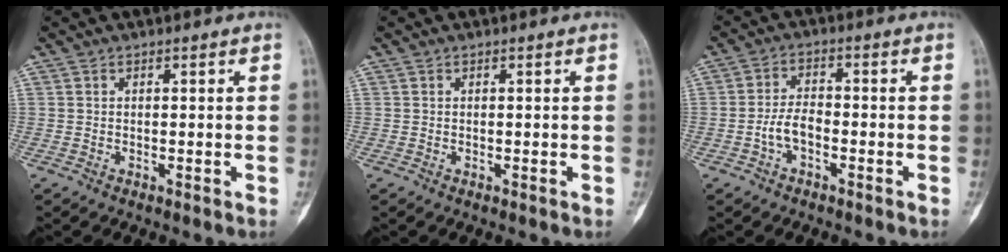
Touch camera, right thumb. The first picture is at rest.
{"total": 0.0}
{"total": 4.4, "force": [-1.8, 2.3, 3.2], "torque": [-0.058, 0.022, -0.038]}